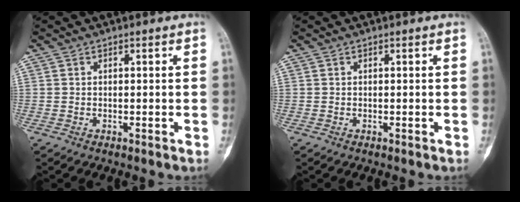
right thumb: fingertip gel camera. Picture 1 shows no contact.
{"total": 0.0}